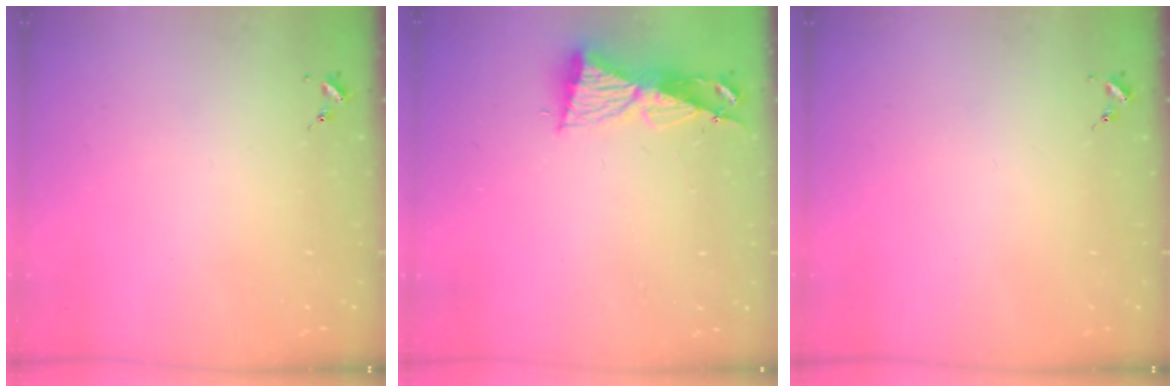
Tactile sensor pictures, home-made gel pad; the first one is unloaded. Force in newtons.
{"total": 8.4, "press": 8.4, "slide": 0.2}
{"total": 0.0}